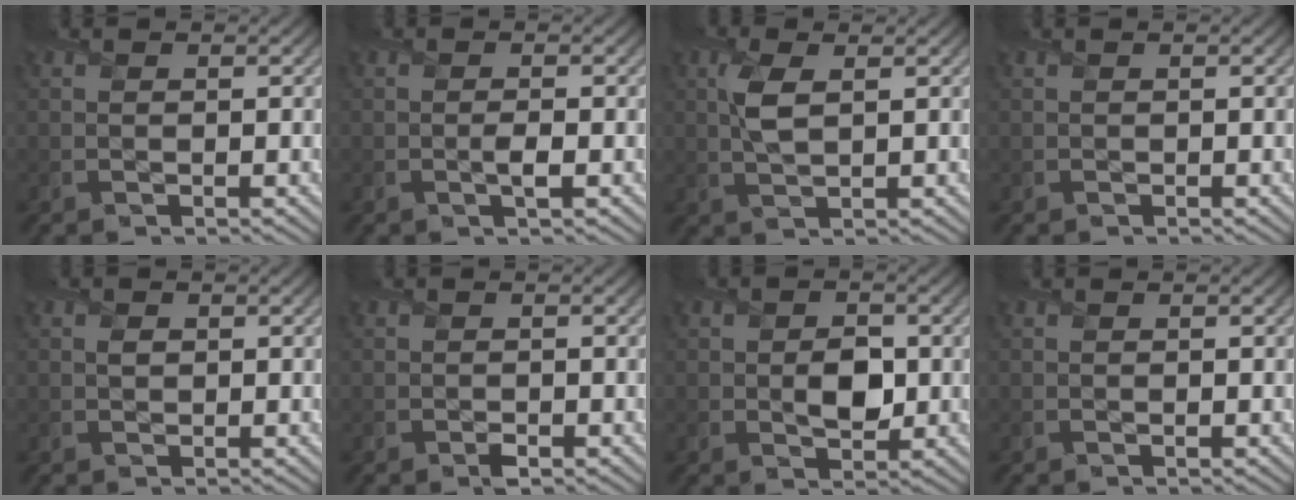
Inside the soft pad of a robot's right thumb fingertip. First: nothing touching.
{"total": 1.2, "force": [-0.4, 0.2, 1.1], "torque": [-0.018, -0.004, -0.010]}
{"total": 3.5, "force": [0.9, 1.3, 3.1], "torque": [-0.076, 0.001, 0.020]}
{"total": 0.0}
{"total": 0.7, "force": [0.2, 0.6, 0.2], "torque": [-0.002, -0.005, 0.004]}
{"total": 0.8, "force": [-0.6, 0.4, 0.4], "torque": [-0.004, -0.007, -0.009]}
{"total": 3.4, "force": [-0.2, 2.4, 2.5], "torque": [-0.041, -0.009, -0.003]}
{"total": 0.0}